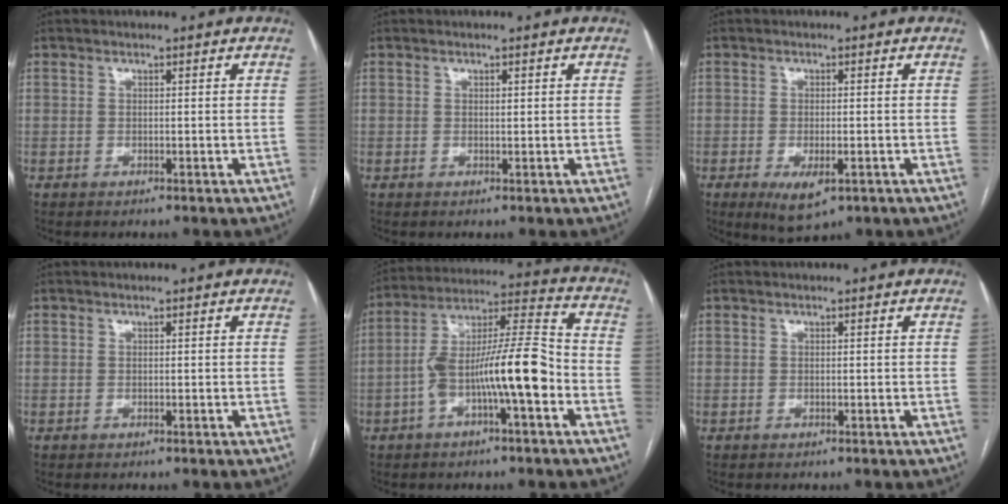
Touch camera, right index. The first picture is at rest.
{"total": 0.6, "force": [0.2, 0.2, 0.5], "torque": [-0.010, -0.001, 0.003]}
{"total": 5.0, "force": [-2.2, 1.8, 4.1], "torque": [-0.072, -0.011, -0.026]}
{"total": 0.0}
{"total": 13.8, "force": [-4.2, 1.9, 13.0], "torque": [-0.233, 0.027, -0.069]}
{"total": 0.0}